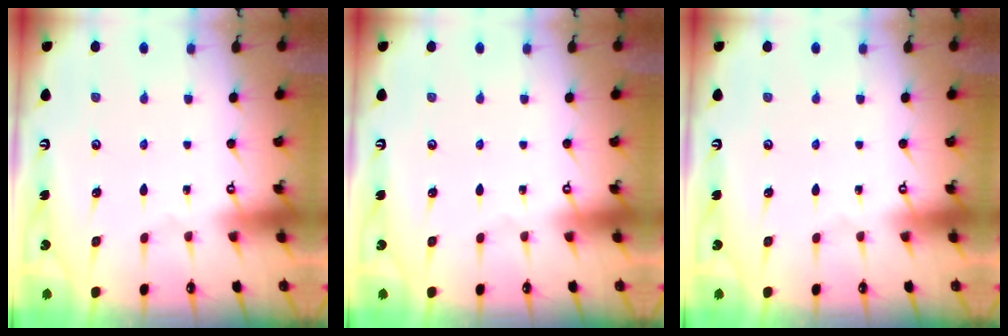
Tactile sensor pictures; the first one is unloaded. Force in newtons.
{"total": 0.0}
{"total": 0.0}